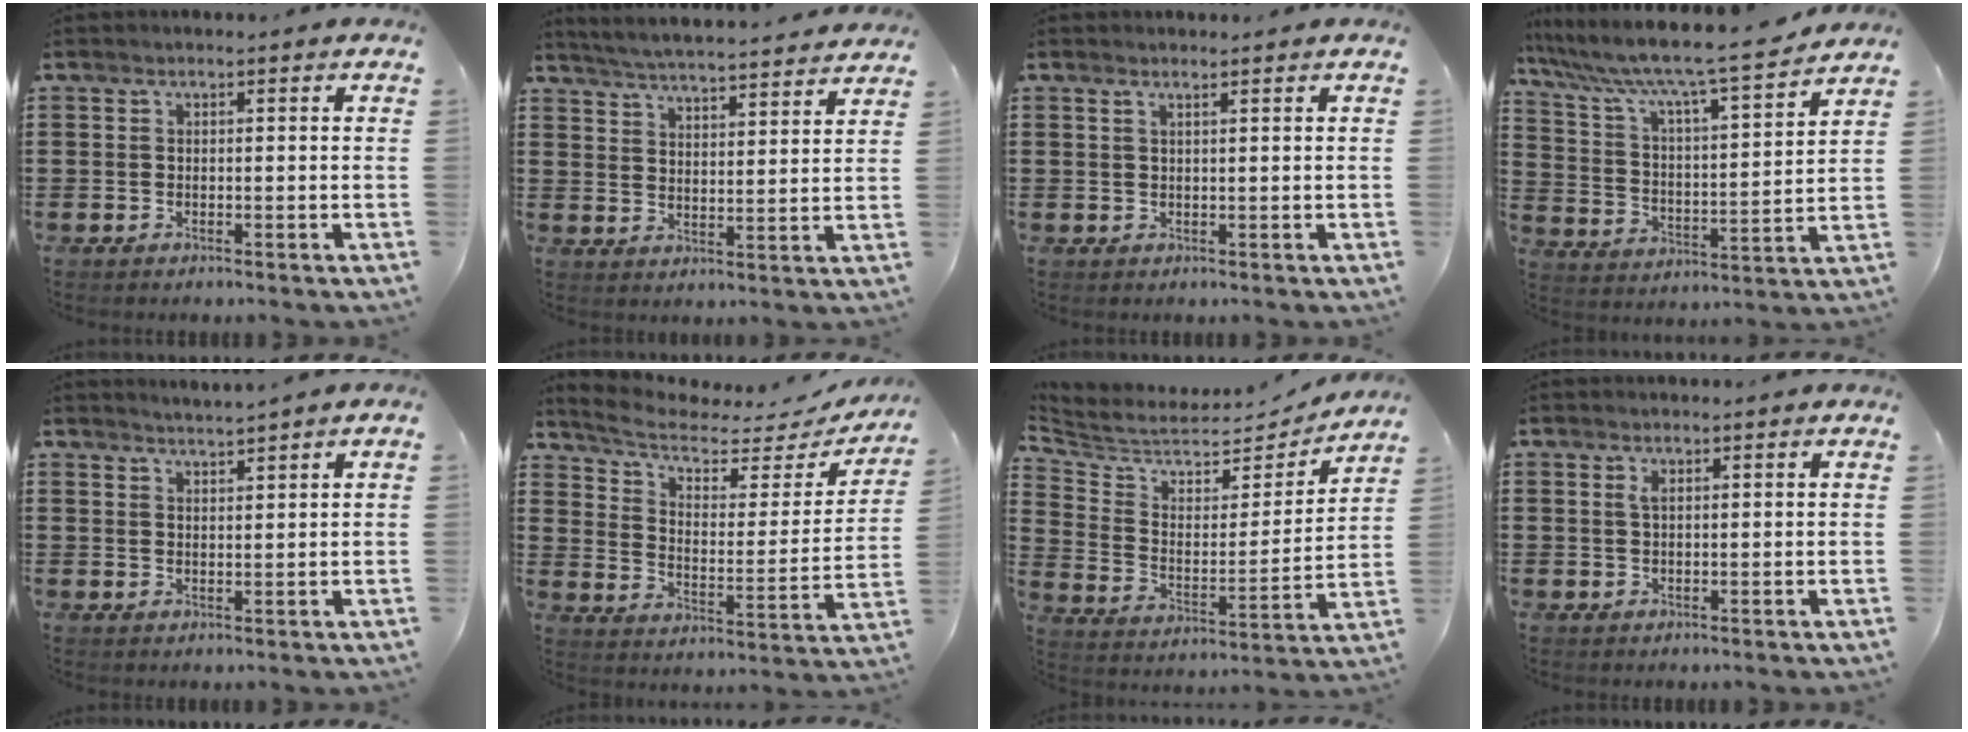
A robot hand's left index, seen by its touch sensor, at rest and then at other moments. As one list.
[{"total": 4.8, "force": [4.7, -0.7, 0.5], "torque": [-0.033, -0.036, 0.079]}, {"total": 0.8, "force": [0.6, 0.0, 0.5], "torque": [-0.012, -0.003, 0.012]}, {"total": 7.8, "force": [6.8, 0.0, 3.7], "torque": [-0.106, -0.054, 0.104]}, {"total": 1.8, "force": [1.8, -0.5, 0.0], "torque": [-0.004, -0.002, 0.034]}, {"total": 5.2, "force": [4.1, 1.9, 2.5], "torque": [-0.074, -0.028, 0.065]}, {"total": 5.5, "force": [5.1, 1.9, 0.8], "torque": [-0.053, -0.045, 0.084]}, {"total": 1.3, "force": [0.6, 0.4, 1.1], "torque": [-0.024, 0.003, 0.010]}]